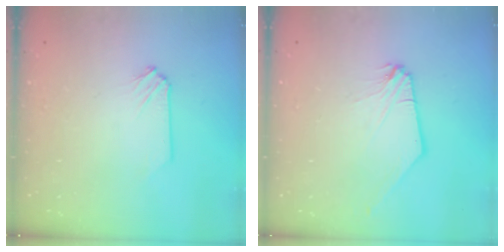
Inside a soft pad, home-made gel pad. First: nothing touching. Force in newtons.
{"total": 0.6, "press": 0.5, "slide": 0.1}